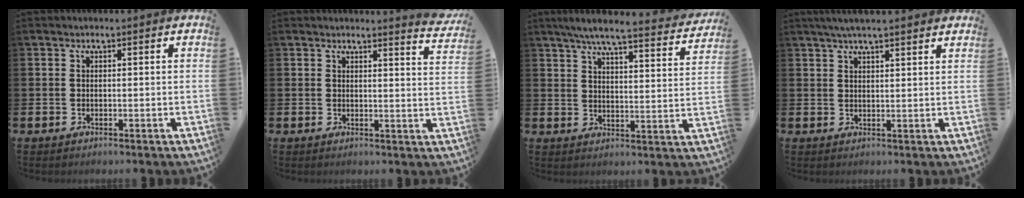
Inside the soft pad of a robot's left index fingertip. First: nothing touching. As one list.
[{"total": 3.1, "force": [3.0, -0.2, 0.4], "torque": [0.004, -0.027, 0.050]}, {"total": 6.7, "force": [6.0, 0.5, 2.9], "torque": [-0.066, -0.037, 0.100]}, {"total": 4.4, "force": [4.0, 0.1, 1.9], "torque": [-0.047, -0.006, 0.072]}]